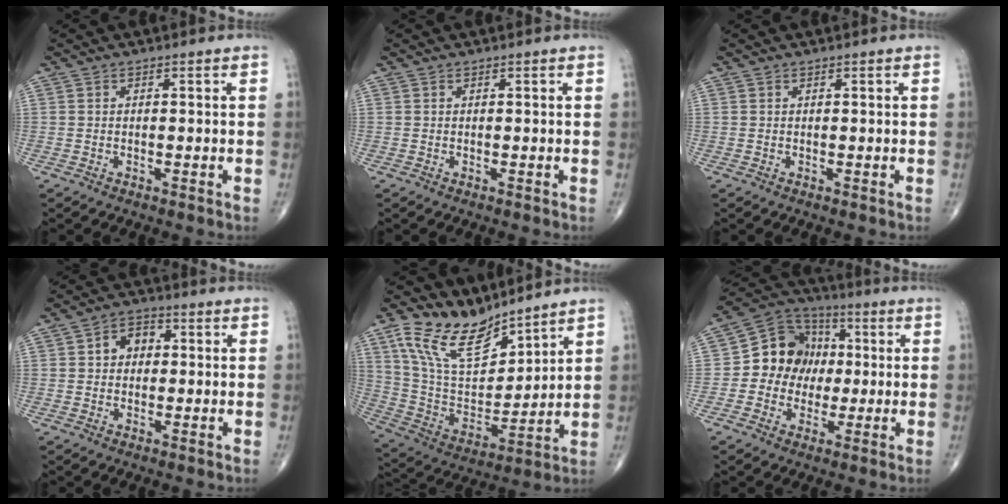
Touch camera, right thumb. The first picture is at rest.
{"total": 0.0}
{"total": 0.0}
{"total": 5.2, "force": [0.7, 4.0, 3.2], "torque": [-0.030, 0.014, 0.003]}
{"total": 15.4, "force": [11.8, 6.6, 7.4], "torque": [-0.111, -0.066, 0.239]}
{"total": 12.3, "force": [-0.1, 10.9, 5.8], "torque": [-0.049, 0.029, -0.012]}